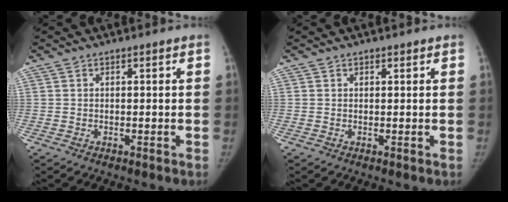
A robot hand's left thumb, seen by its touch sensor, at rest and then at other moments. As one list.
[{"total": 0.5, "force": [0.5, 0.2, 0.1], "torque": [0.004, -0.004, 0.004]}]